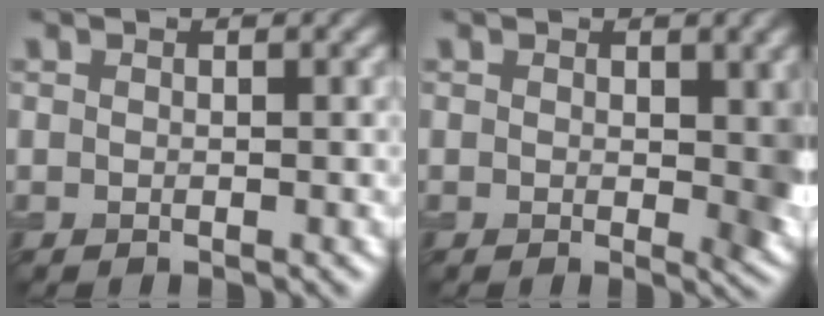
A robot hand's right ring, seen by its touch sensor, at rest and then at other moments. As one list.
[{"total": 3.9, "force": [0.3, 1.3, 3.6], "torque": [-0.040, -0.003, 0.007]}]